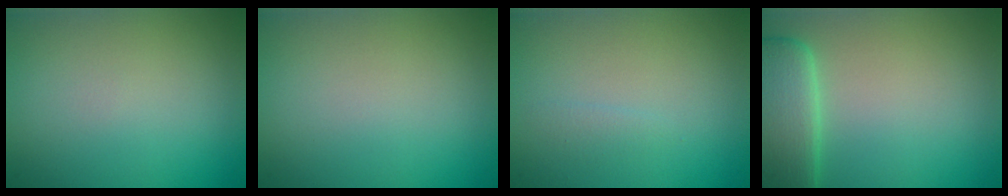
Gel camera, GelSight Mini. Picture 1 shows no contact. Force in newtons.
{"total": 0.0}
{"total": 0.7, "press": 0.7, "slide": 0.0}
{"total": 5.1, "press": 4.7, "slide": 1.9}